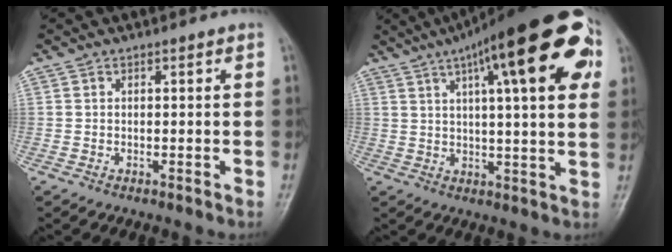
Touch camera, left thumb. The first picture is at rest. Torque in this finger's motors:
{"motor_torque": [1.25, 1.06, 2.08, -0.69, 0.22]}